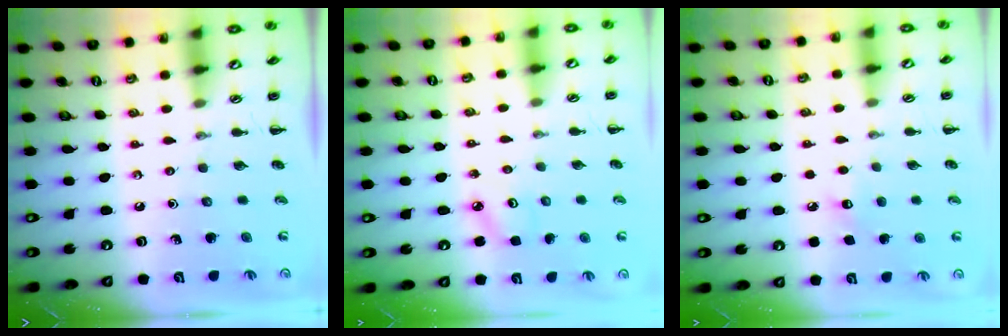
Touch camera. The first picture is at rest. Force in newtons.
{"total": 3.1, "press": 3.0, "slide": 0.5}
{"total": 5.8, "press": 5.7, "slide": 1.5}